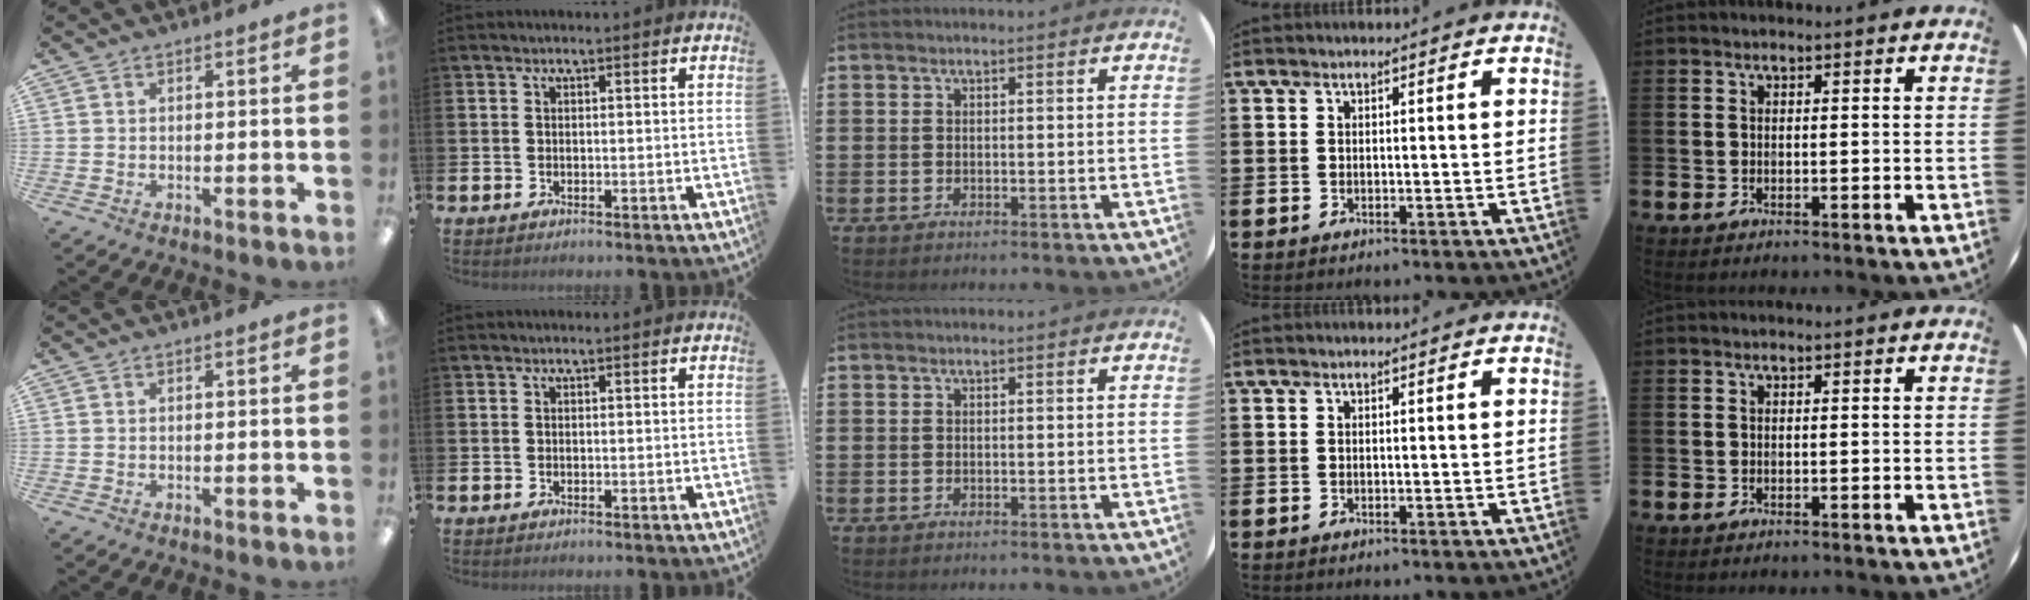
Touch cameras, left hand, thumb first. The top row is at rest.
{}